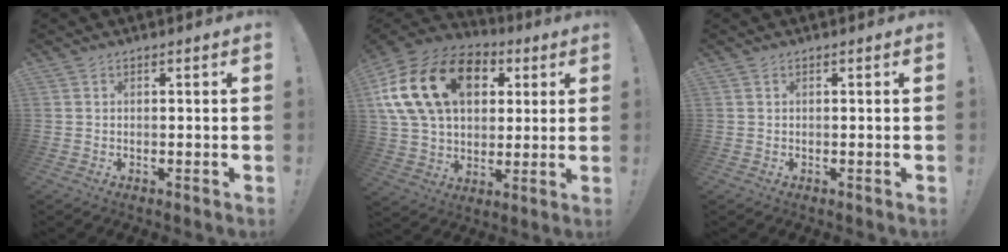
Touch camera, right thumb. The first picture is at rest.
{"total": 23.3, "force": [7.6, 16.0, 15.2], "torque": [-0.265, -0.014, 0.150]}
{"total": 0.0}